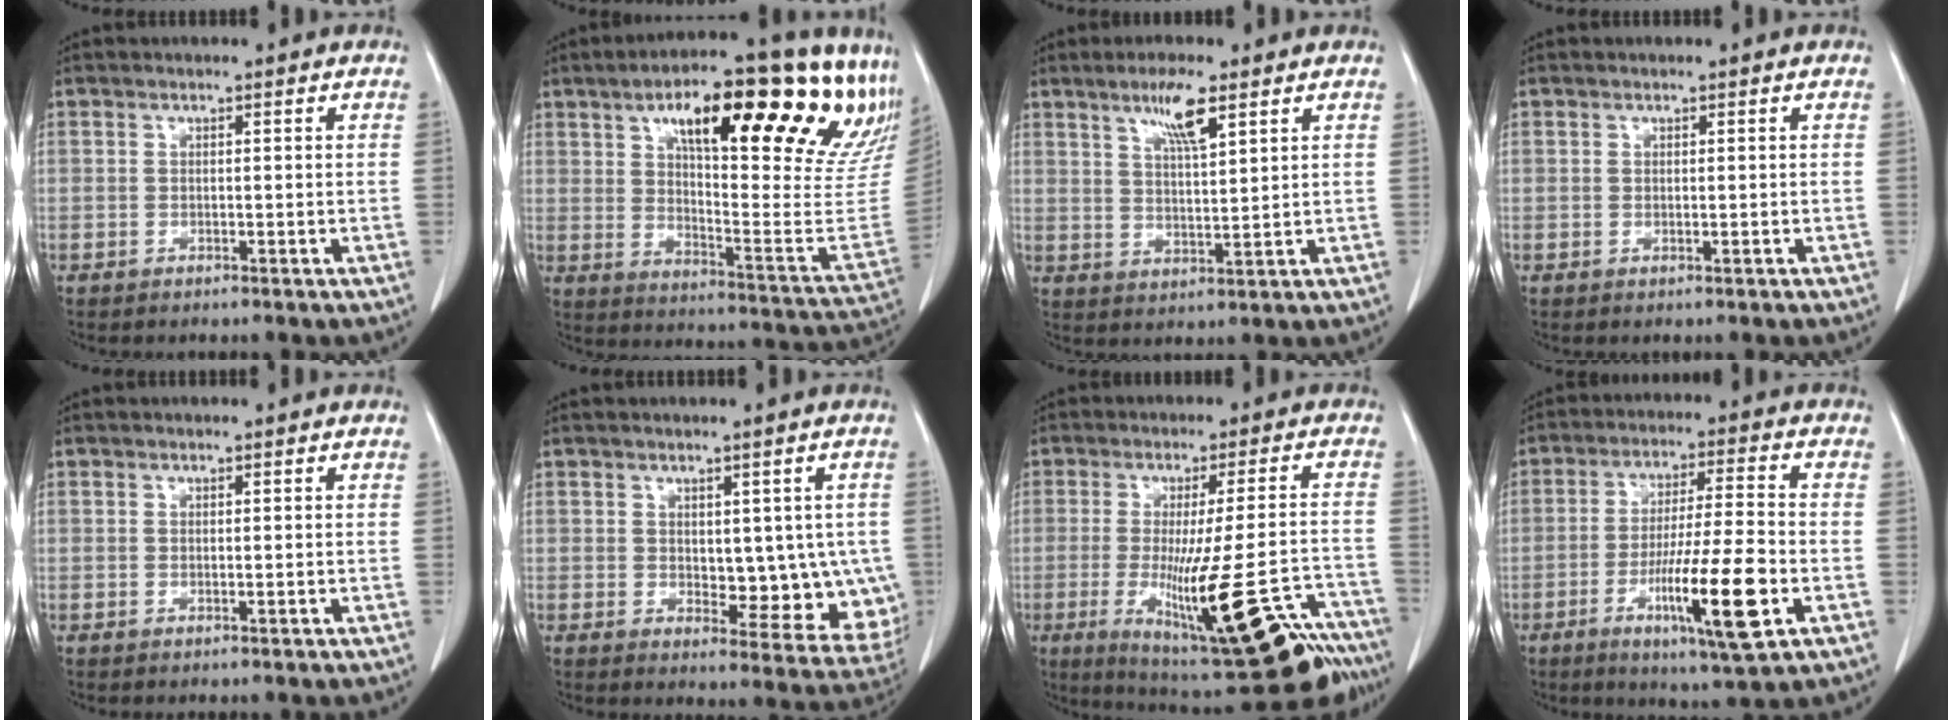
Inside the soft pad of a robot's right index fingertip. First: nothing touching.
{"total": 29.7, "force": [19.5, 6.8, 21.4], "torque": [-0.256, 0.000, 0.258]}
{"total": 6.5, "force": [3.9, 0.7, 5.2], "torque": [-0.097, -0.003, 0.069]}
{"total": 0.0}
{"total": 0.0}
{"total": 10.5, "force": [0.0, 5.5, 8.9], "torque": [-0.094, -0.004, 0.016]}
{"total": 24.0, "force": [-14.5, 3.0, 19.0], "torque": [-0.204, -0.007, -0.204]}
{"total": 13.9, "force": [-5.0, 0.4, 13.0], "torque": [-0.229, -0.021, -0.082]}